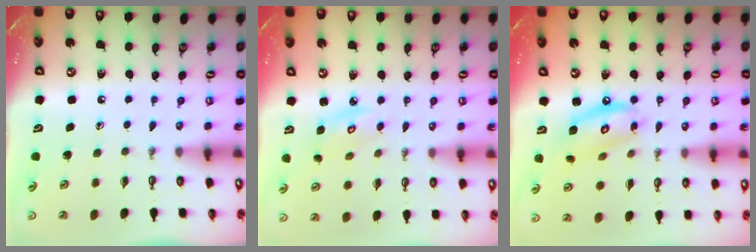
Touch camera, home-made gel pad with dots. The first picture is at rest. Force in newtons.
{"total": 4.1, "press": 4.1, "slide": 0.1}
{"total": 11.4, "press": 11.3, "slide": 1.1}